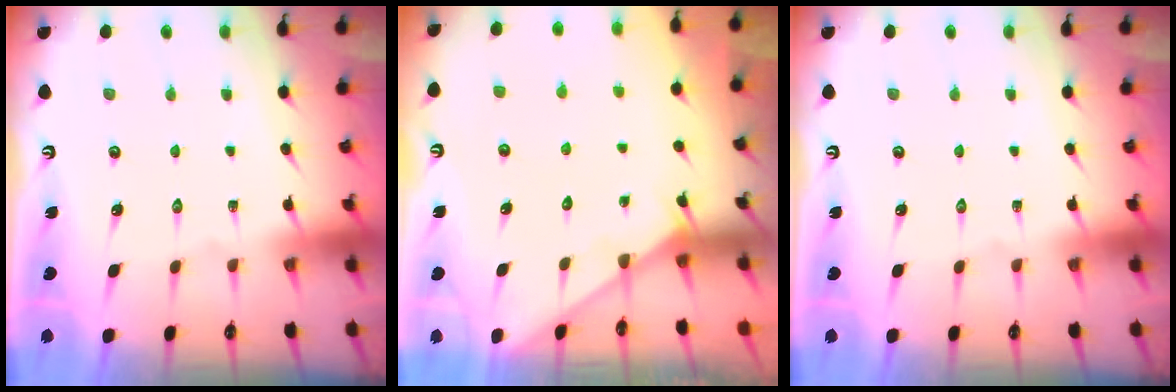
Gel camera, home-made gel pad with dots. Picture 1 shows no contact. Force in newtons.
{"total": 2.2, "press": 2.2, "slide": 0.2}
{"total": 0.0}